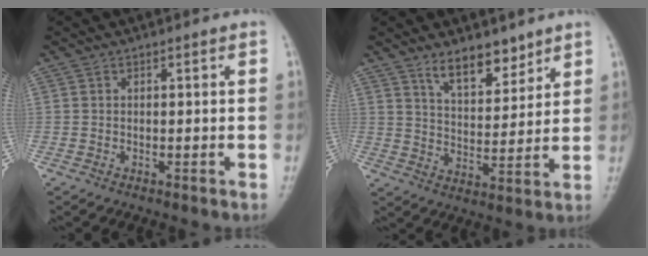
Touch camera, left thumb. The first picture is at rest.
{"total": 8.7, "force": [6.3, 3.8, 4.6], "torque": [-0.041, -0.049, 0.111]}